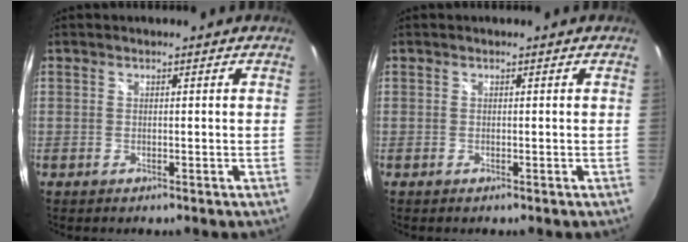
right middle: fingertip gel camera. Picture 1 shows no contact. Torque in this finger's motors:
{"motor_torque": [0.78, -0.79, -0.02, 0.01]}